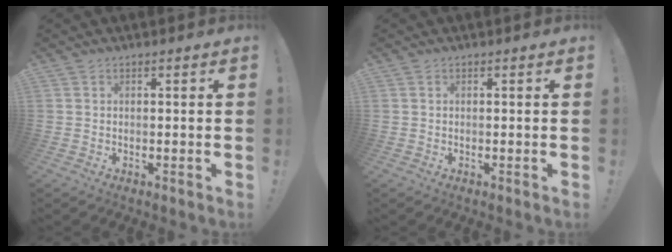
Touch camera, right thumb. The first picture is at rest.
{"total": 0.0}